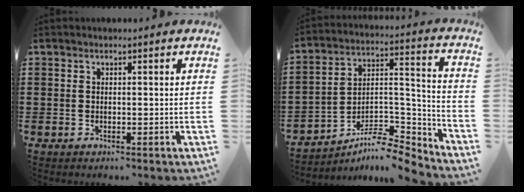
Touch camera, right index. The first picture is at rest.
{"total": 8.2, "force": [-7.2, 2.2, 3.2], "torque": [-0.049, 0.011, -0.139]}